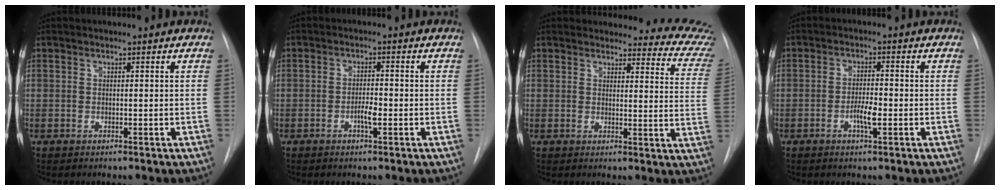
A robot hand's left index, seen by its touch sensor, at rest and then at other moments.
{"total": 2.3, "force": [-0.9, 0.4, 2.1], "torque": [-0.036, 0.001, -0.016]}
{"total": 15.0, "force": [14.7, 2.2, 1.8], "torque": [0.017, -0.094, 0.127]}
{"total": 3.3, "force": [-1.1, 0.5, 3.0], "torque": [-0.055, 0.000, -0.020]}